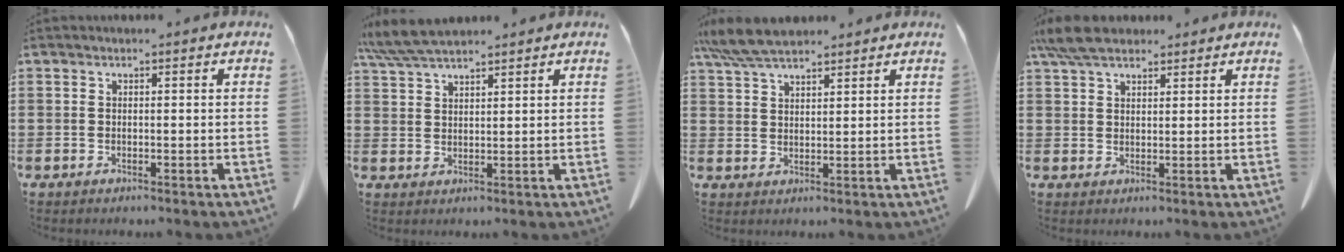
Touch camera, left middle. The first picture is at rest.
{"total": 5.6, "force": [4.9, 0.9, 2.7], "torque": [-0.065, -0.007, 0.093]}
{"total": 6.5, "force": [5.5, 1.5, 3.1], "torque": [-0.076, -0.006, 0.105]}
{"total": 6.0, "force": [4.9, 2.1, 2.8], "torque": [-0.068, -0.001, 0.093]}